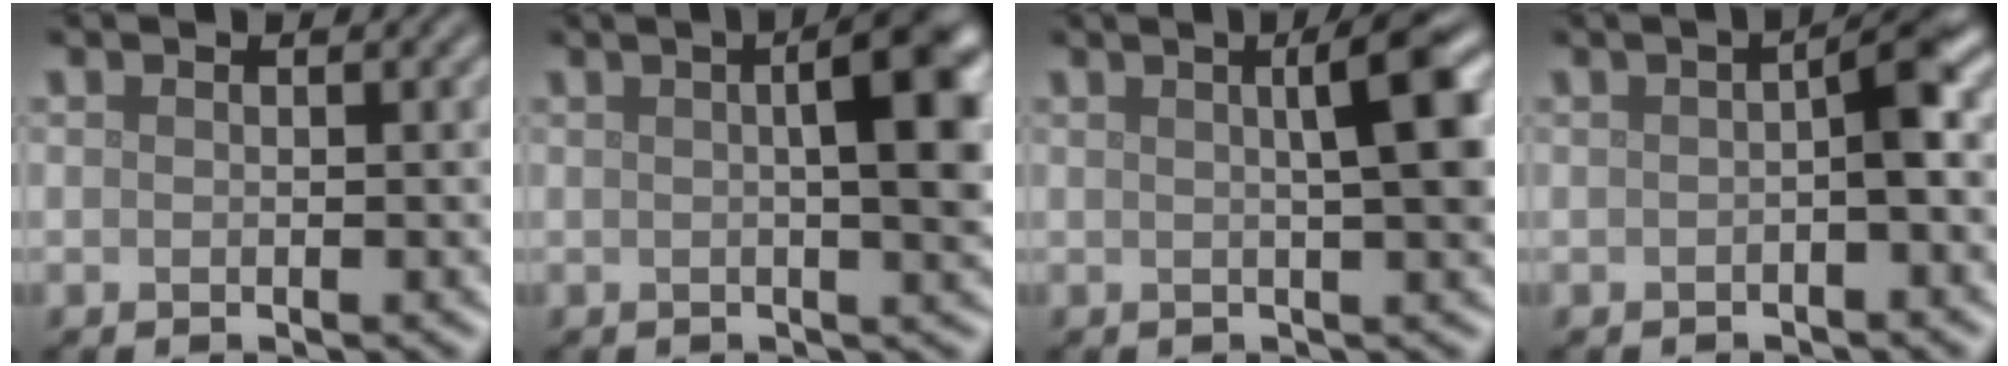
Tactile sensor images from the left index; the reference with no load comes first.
{"total": 6.3, "force": [1.3, 1.4, 6.0], "torque": [-0.060, 0.014, 0.014]}
{"total": 5.0, "force": [1.1, 0.9, 4.8], "torque": [-0.057, 0.012, 0.014]}
{"total": 2.6, "force": [-0.1, 0.4, 2.6], "torque": [-0.040, 0.012, -0.004]}